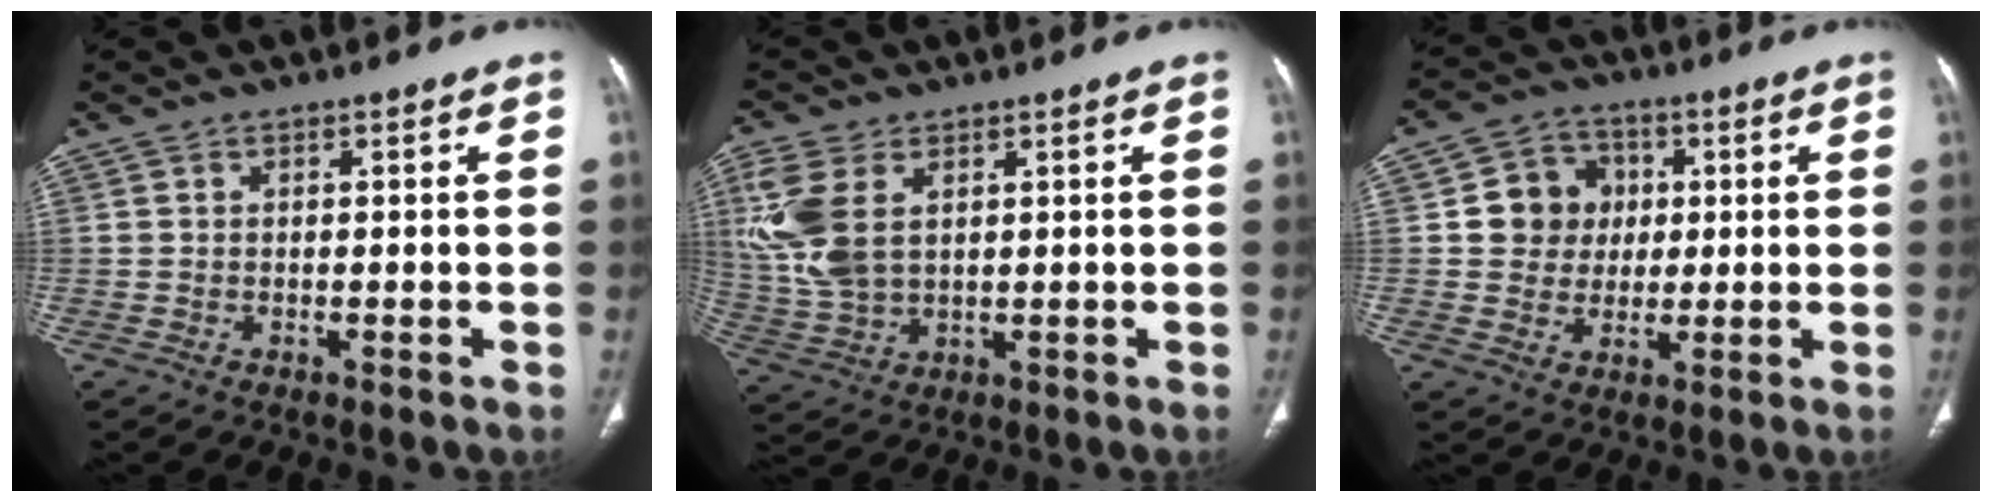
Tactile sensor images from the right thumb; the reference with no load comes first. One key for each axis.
{"total": 11.3, "fx": 3.4, "fy": 6.8, "fz": 8.3, "tx": -0.197, "ty": -0.004, "tz": 0.077}
{"total": 9.1, "fx": 1.4, "fy": 8.3, "fz": 3.4, "tx": -0.015, "ty": 0.002, "tz": 0.019}